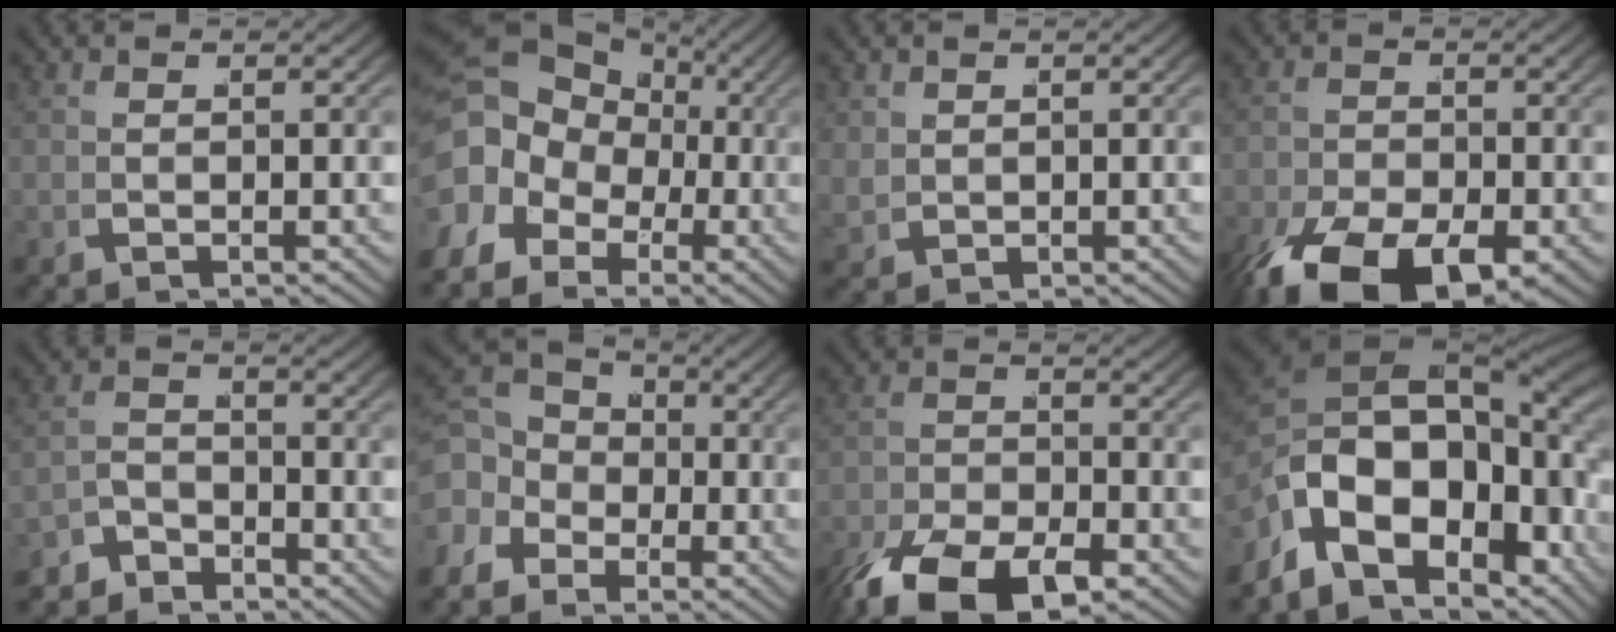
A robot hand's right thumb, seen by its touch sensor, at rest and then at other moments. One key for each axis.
{"total": 9.6, "fx": 0.4, "fy": 7.8, "fz": 5.6, "tx": -0.119, "ty": -0.026, "tz": 0.014}
{"total": 1.6, "fx": 0.6, "fy": 1.3, "fz": 0.8, "tx": -0.021, "ty": -0.012, "tz": 0.024}
{"total": 8.7, "fx": -4.8, "fy": 4.4, "fz": 5.7, "tx": -0.101, "ty": -0.036, "tz": -0.065}
{"total": 3.6, "fx": -3.5, "fy": 1.1, "fz": 0.2, "tx": 0.027, "ty": -0.002, "tz": -0.066}
{"total": 7.0, "fx": 0.4, "fy": 5.6, "fz": 4.1, "tx": -0.067, "ty": 0.001, "tz": 0.004}
{"total": 7.0, "fx": -4.9, "fy": 2.9, "fz": 4.0, "tx": -0.063, "ty": -0.022, "tz": -0.080}
{"total": 21.0, "fx": -0.2, "fy": 13.4, "fz": 16.2, "tx": -0.275, "ty": -0.020, "tz": 0.000}